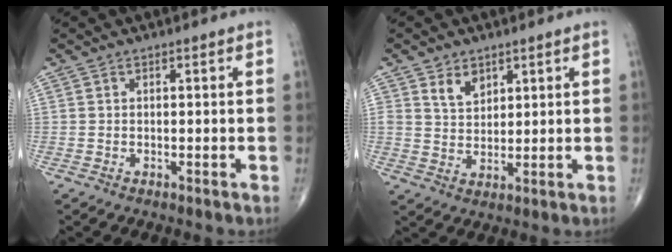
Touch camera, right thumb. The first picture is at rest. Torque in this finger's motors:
{"motor_torque": [0.02, 0.07, 0.32, 0.30, 0.01]}